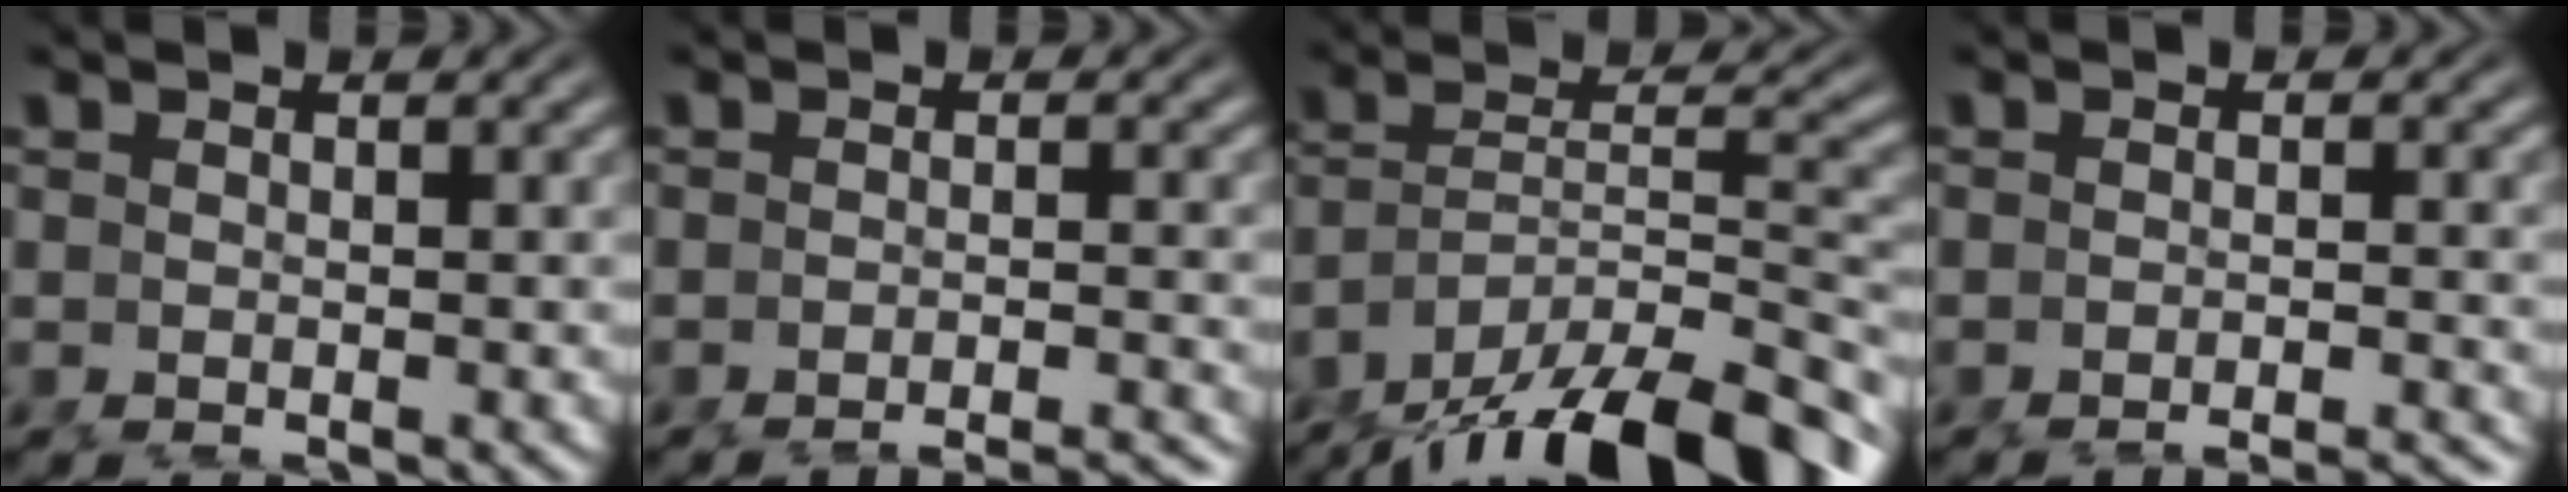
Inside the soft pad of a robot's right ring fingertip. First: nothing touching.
{"total": 6.4, "force": [-6.1, 0.7, 1.8], "torque": [-0.009, -0.009, -0.092]}
{"total": 12.3, "force": [-7.7, 6.6, 6.9], "torque": [-0.126, -0.036, -0.116]}
{"total": 5.7, "force": [-5.5, 0.5, 1.6], "torque": [-0.007, -0.008, -0.082]}